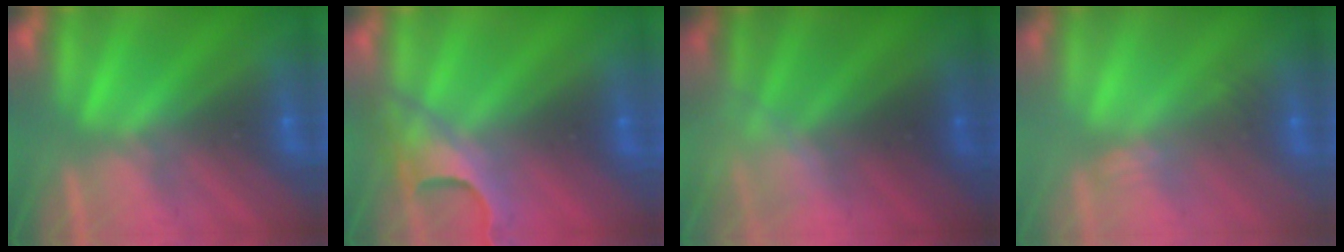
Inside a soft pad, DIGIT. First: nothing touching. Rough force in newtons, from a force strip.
{"total": 4.6}
{"total": 2.4}
{"total": 2.4}